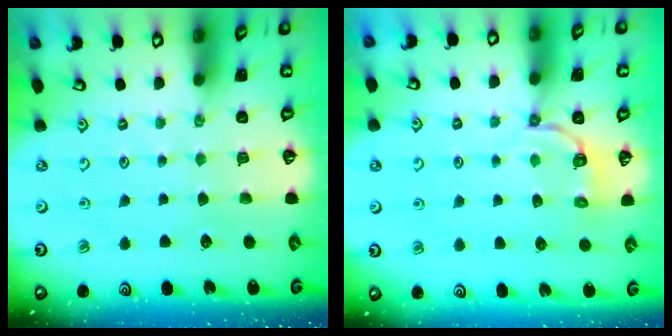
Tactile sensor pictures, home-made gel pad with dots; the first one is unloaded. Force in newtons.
{"total": 4.1, "press": 3.6, "slide": 1.9}